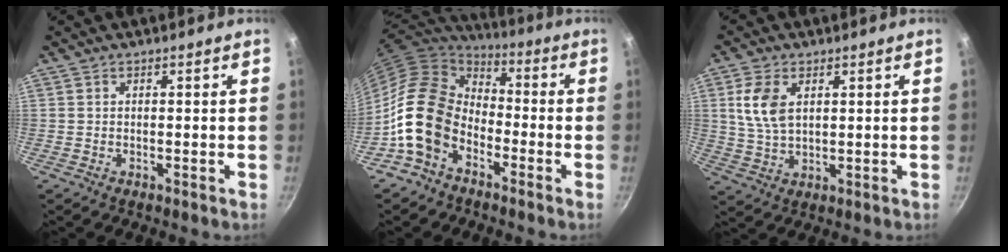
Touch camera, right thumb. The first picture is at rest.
{"total": 15.9, "force": [-6.3, 11.3, 9.2], "torque": [-0.145, 0.055, -0.142]}
{"total": 7.6, "force": [2.3, 4.5, 5.7], "torque": [-0.110, -0.010, 0.047]}